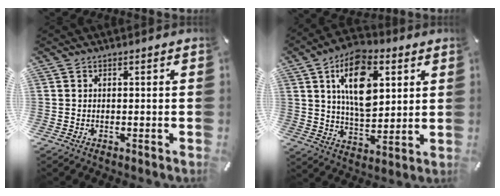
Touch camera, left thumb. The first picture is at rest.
{"total": 16.2, "force": [5.8, 9.6, 11.7], "torque": [-0.198, -0.009, 0.098]}